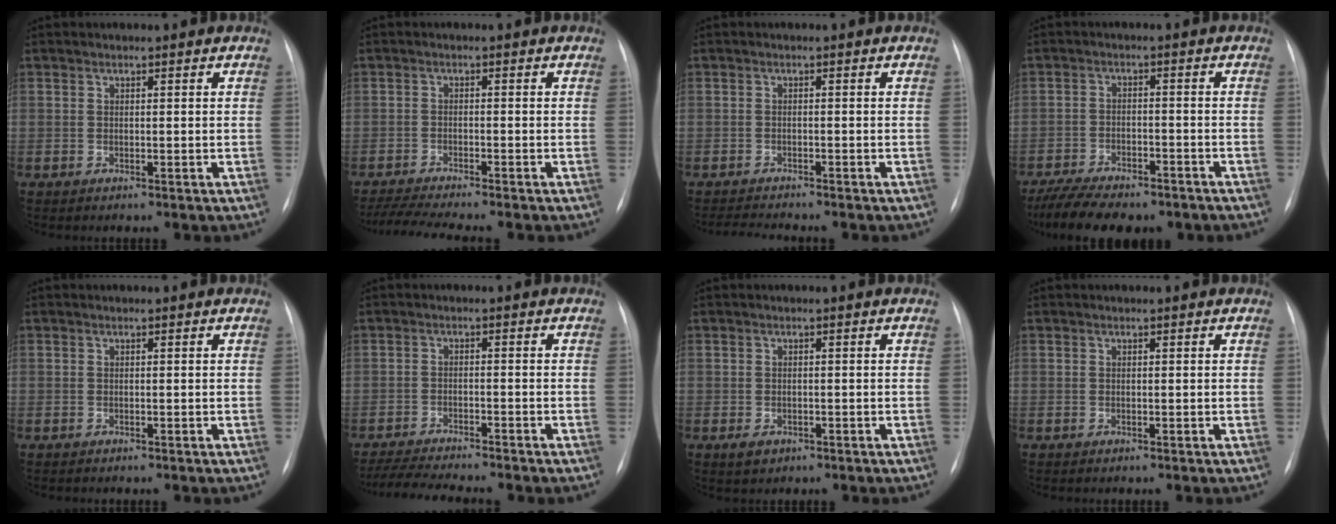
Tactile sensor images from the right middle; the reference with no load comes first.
{"total": 7.4, "force": [-6.6, -0.6, 3.4], "torque": [-0.056, -0.017, -0.108]}
{"total": 3.4, "force": [-3.3, -0.4, 0.9], "torque": [-0.018, -0.015, -0.052]}
{"total": 13.5, "force": [-10.7, 4.9, 6.7], "torque": [-0.127, -0.005, -0.157]}
{"total": 0.0}
{"total": 8.4, "force": [-7.7, 0.0, 3.5], "torque": [-0.058, -0.016, -0.123]}
{"total": 1.9, "force": [-1.0, 1.3, 1.0], "torque": [-0.017, 0.000, -0.008]}
{"total": 0.0}